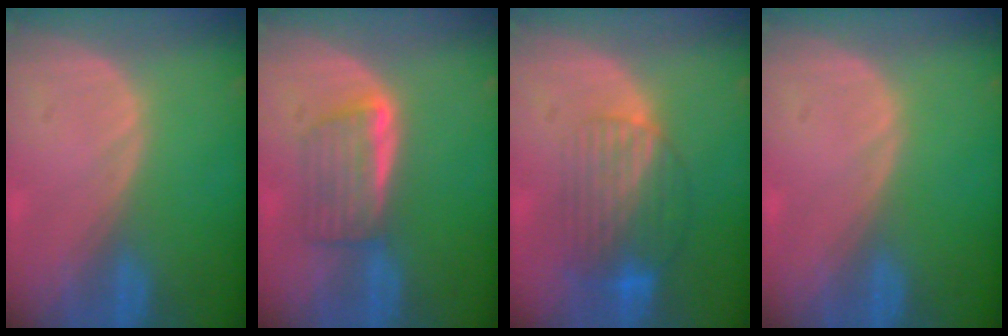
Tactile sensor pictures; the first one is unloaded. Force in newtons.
{"total": 5.8, "press": 5.2, "slide": 2.6}
{"total": 8.5, "press": 7.2, "slide": 4.5}
{"total": 0.0}